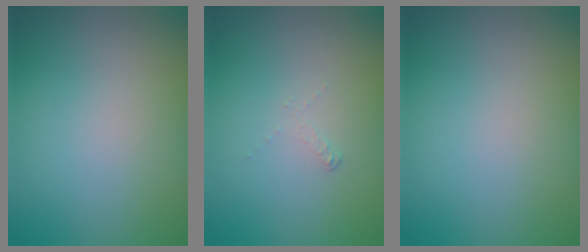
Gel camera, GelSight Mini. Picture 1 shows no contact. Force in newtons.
{"total": 0.6, "press": 0.2, "slide": 0.6}
{"total": 0.0}